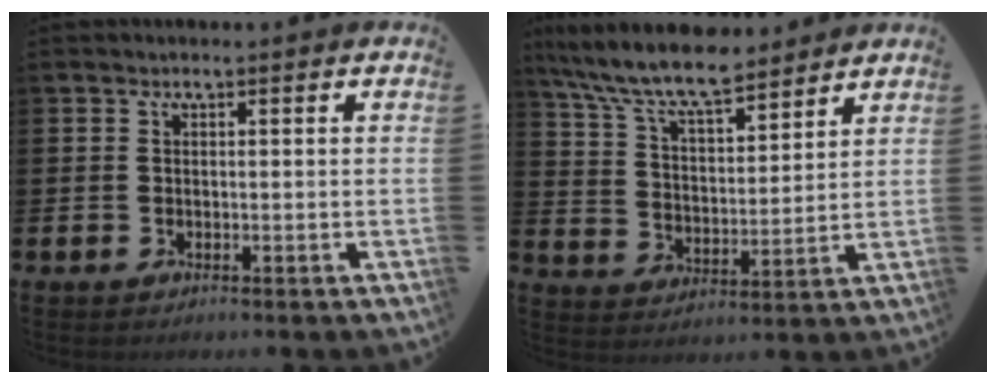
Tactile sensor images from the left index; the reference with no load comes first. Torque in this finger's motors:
{"motor_torque": [1.01, -1.13, 0.93, 0.21]}